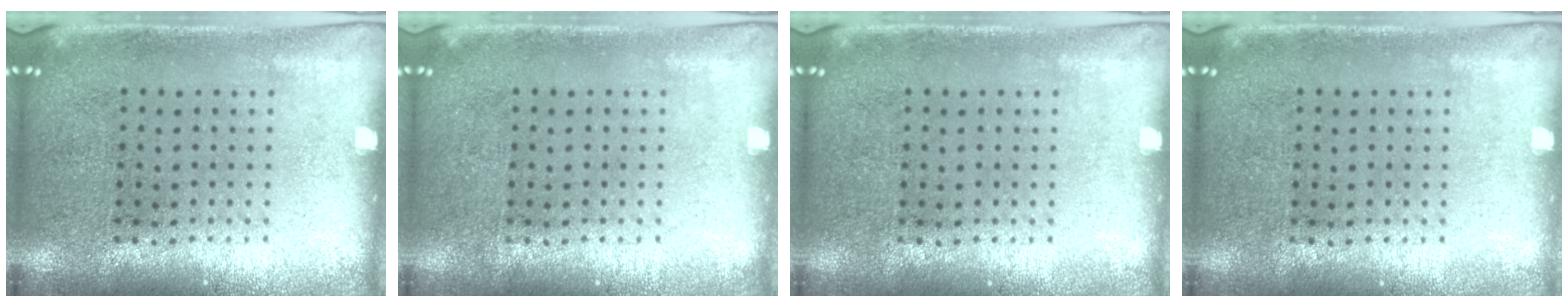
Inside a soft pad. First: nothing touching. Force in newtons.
{"total": 0.0}
{"total": 0.0}
{"total": 0.0}